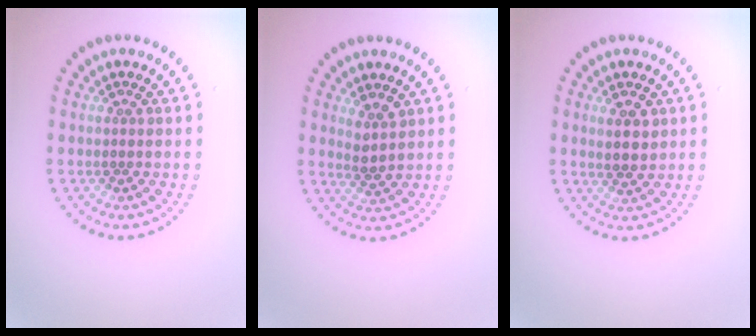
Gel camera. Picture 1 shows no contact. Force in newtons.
{"total": 1.9, "press": 1.5, "slide": 1.1}
{"total": 2.4, "press": 2.3, "slide": 0.8}